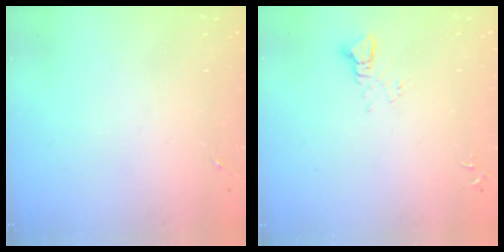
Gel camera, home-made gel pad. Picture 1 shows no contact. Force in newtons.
{"total": 3.6, "press": 3.6, "slide": 0.3}